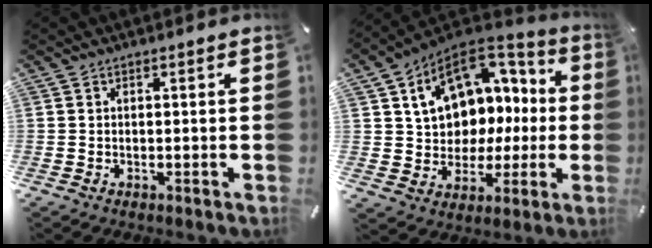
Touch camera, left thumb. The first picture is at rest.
{"total": 15.2, "force": [5.6, 12.1, 7.4], "torque": [-0.120, -0.033, 0.108]}